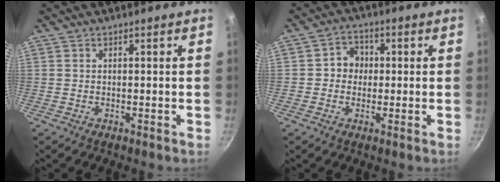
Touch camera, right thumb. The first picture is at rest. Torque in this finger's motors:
{"motor_torque": [0.32, 0.50, 0.36, 0.07, -0.04]}